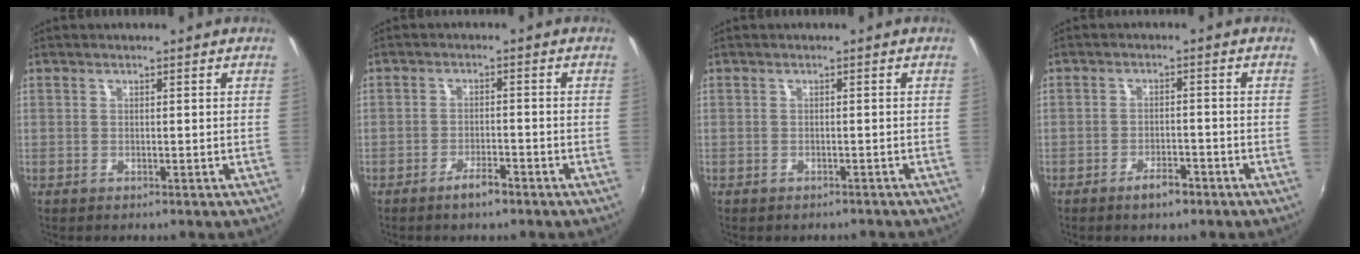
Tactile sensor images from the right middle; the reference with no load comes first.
{"total": 3.3, "force": [-2.5, 0.9, 1.9], "torque": [-0.045, -0.001, -0.044]}
{"total": 2.5, "force": [-2.2, 1.0, 0.8], "torque": [-0.017, -0.012, -0.027]}
{"total": 3.6, "force": [-2.6, 1.4, 2.1], "torque": [-0.045, -0.002, -0.042]}